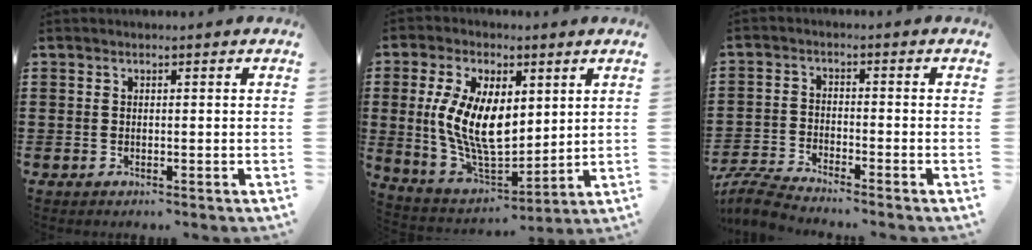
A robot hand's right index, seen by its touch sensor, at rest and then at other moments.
{"total": 11.1, "force": [1.9, 6.2, 9.1], "torque": [-0.196, 0.002, 0.038]}
{"total": 4.9, "force": [-4.8, -0.1, 1.0], "torque": [-0.046, -0.011, -0.102]}